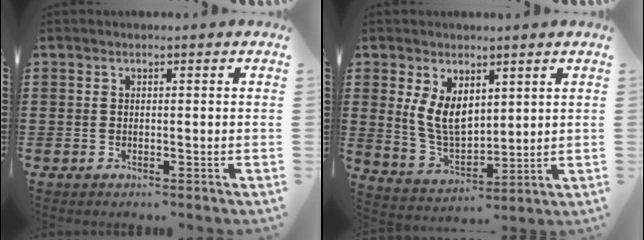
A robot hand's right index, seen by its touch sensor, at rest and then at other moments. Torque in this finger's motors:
{"motor_torque": [1.26, 0.88, 0.30, 0.18]}